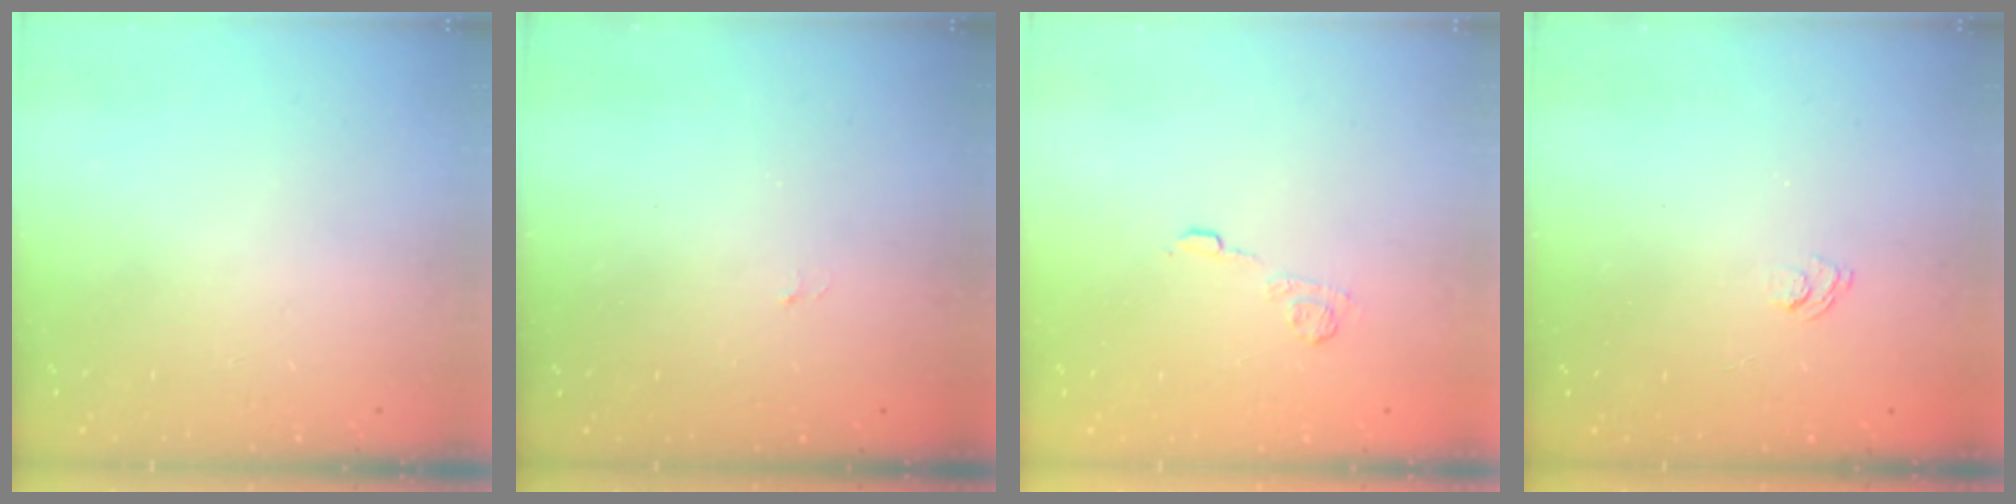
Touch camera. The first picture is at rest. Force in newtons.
{"total": 2.8, "press": 2.6, "slide": 0.8}
{"total": 8.5, "press": 8.3, "slide": 1.3}
{"total": 2.4, "press": 2.0, "slide": 1.2}